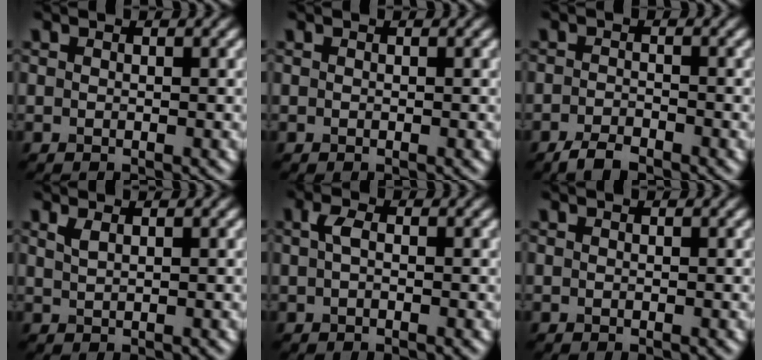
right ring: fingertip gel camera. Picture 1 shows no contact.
{"total": 0.0}
{"total": 2.5, "force": [-1.9, 0.8, 1.3], "torque": [-0.027, 0.000, -0.040]}
{"total": 1.0, "force": [0.7, 0.4, 0.7], "torque": [-0.014, 0.001, 0.014]}
{"total": 1.3, "force": [0.1, 0.6, 1.1], "torque": [-0.027, 0.002, 0.000]}
{"total": 0.0}